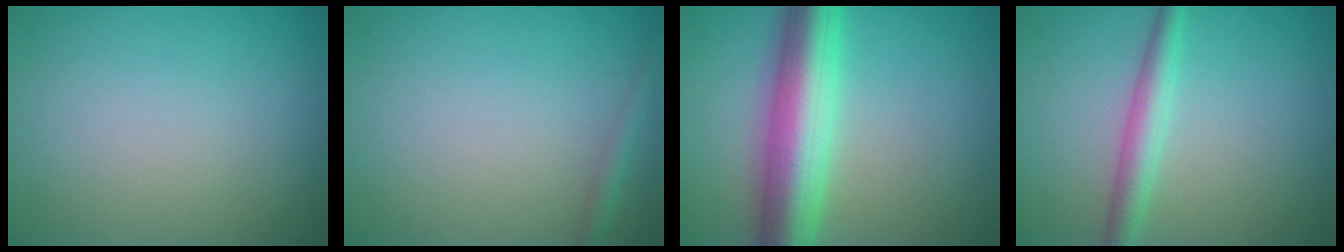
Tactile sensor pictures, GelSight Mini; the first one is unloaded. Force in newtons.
{"total": 1.1, "press": 1.1, "slide": 0.1}
{"total": 8.4, "press": 8.4, "slide": 0.2}
{"total": 2.7, "press": 2.7, "slide": 0.0}